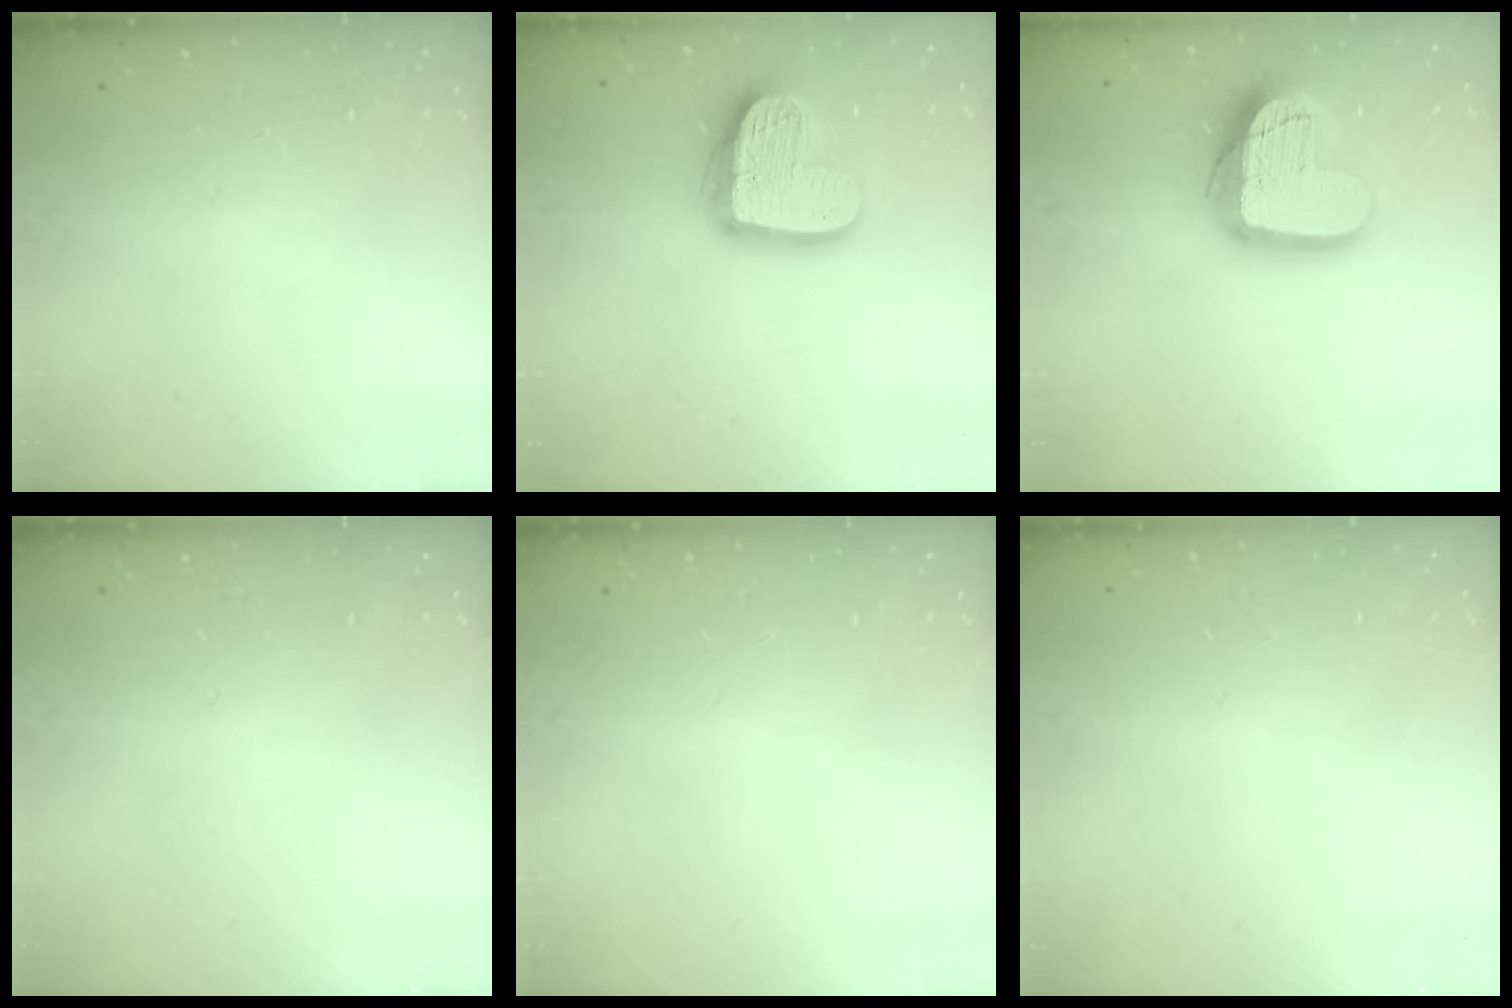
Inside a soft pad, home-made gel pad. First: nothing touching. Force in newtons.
{"total": 18.1, "press": 18.0, "slide": 1.5}
{"total": 20.4, "press": 20.3, "slide": 1.7}
{"total": 0.0}
{"total": 0.0}
{"total": 0.0}